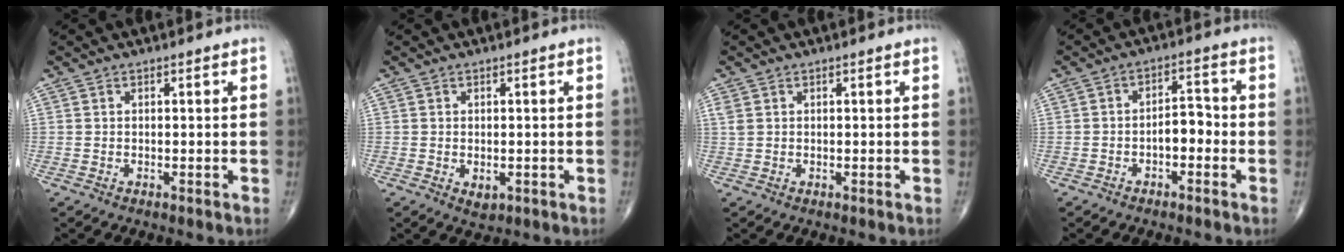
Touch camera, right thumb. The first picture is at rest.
{"total": 2.0, "force": [-0.4, 1.3, 1.5], "torque": [-0.015, -0.003, -0.001]}
{"total": 1.2, "force": [0.5, 0.8, 0.7], "torque": [-0.021, 0.008, 0.014]}
{"total": 4.6, "force": [-1.6, 2.5, 3.5], "torque": [-0.037, 0.025, -0.032]}